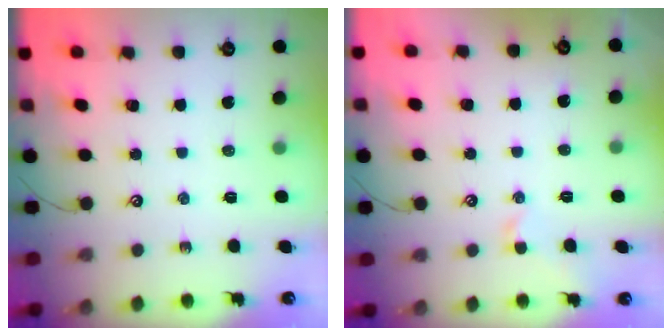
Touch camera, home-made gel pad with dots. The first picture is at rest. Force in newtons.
{"total": 0.0}